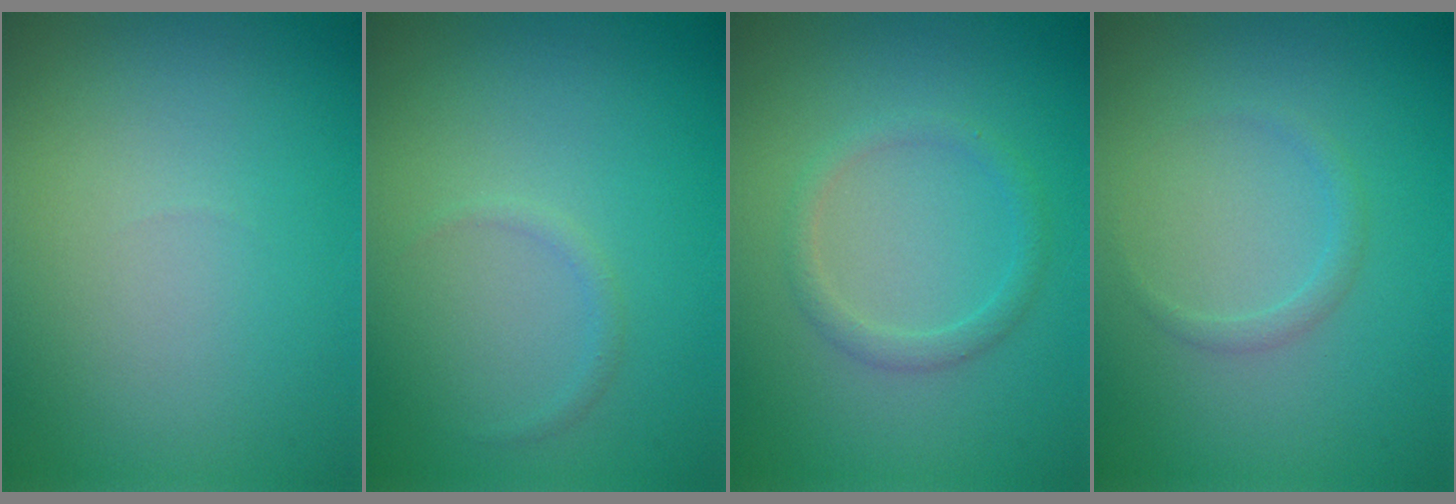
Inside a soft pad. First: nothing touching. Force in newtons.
{"total": 0.7, "press": 0.7, "slide": 0.1}
{"total": 1.6, "press": 1.6, "slide": 0.0}
{"total": 1.0, "press": 1.0, "slide": 0.0}